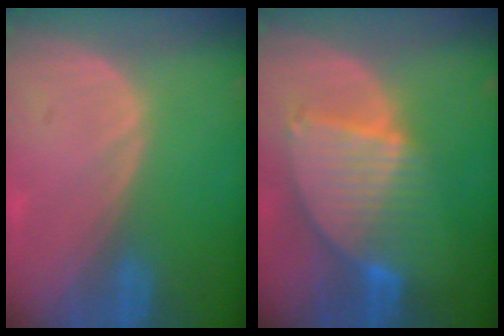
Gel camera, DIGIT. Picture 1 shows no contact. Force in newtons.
{"total": 8.6, "press": 7.5, "slide": 4.1}